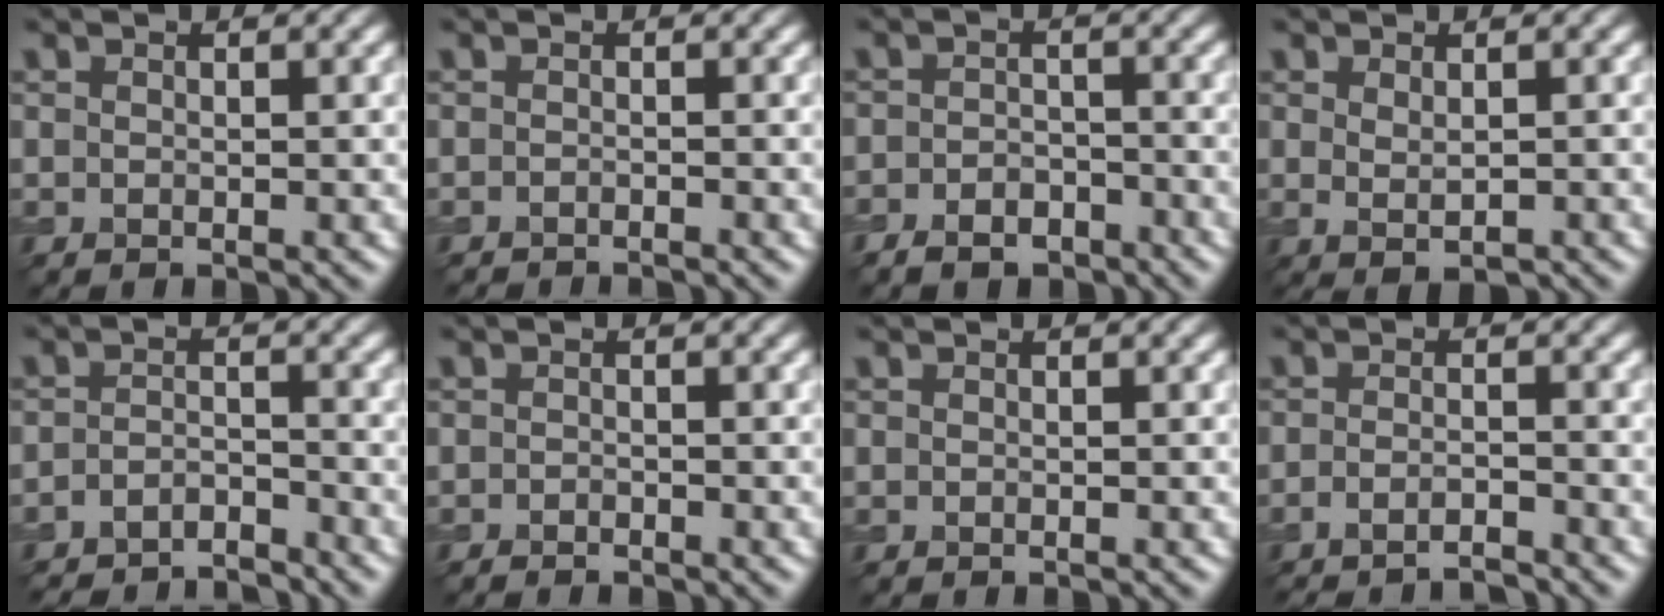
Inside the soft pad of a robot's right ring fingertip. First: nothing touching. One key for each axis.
{"total": 1.6, "fx": -1.6, "fy": 0.1, "fz": 0.2, "tx": 0.001, "ty": -0.010, "tz": -0.027}
{"total": 4.0, "fx": -3.0, "fy": 2.0, "fz": 1.7, "tx": -0.019, "ty": 0.001, "tz": -0.053}
{"total": 1.6, "fx": 0.0, "fy": 0.5, "fz": 1.5, "tx": -0.028, "ty": -0.005, "tz": 0.005}
{"total": 4.5, "fx": -4.3, "fy": 0.8, "fz": 1.1, "tx": -0.023, "ty": -0.013, "tz": -0.077}
{"total": 0.9, "fx": -0.7, "fy": 0.3, "fz": 0.4, "tx": -0.006, "ty": -0.003, "tz": -0.013}
{"total": 0.0}
{"total": 3.0, "fx": -2.6, "fy": 0.5, "fz": 1.4, "tx": -0.020, "ty": -0.003, "tz": -0.051}